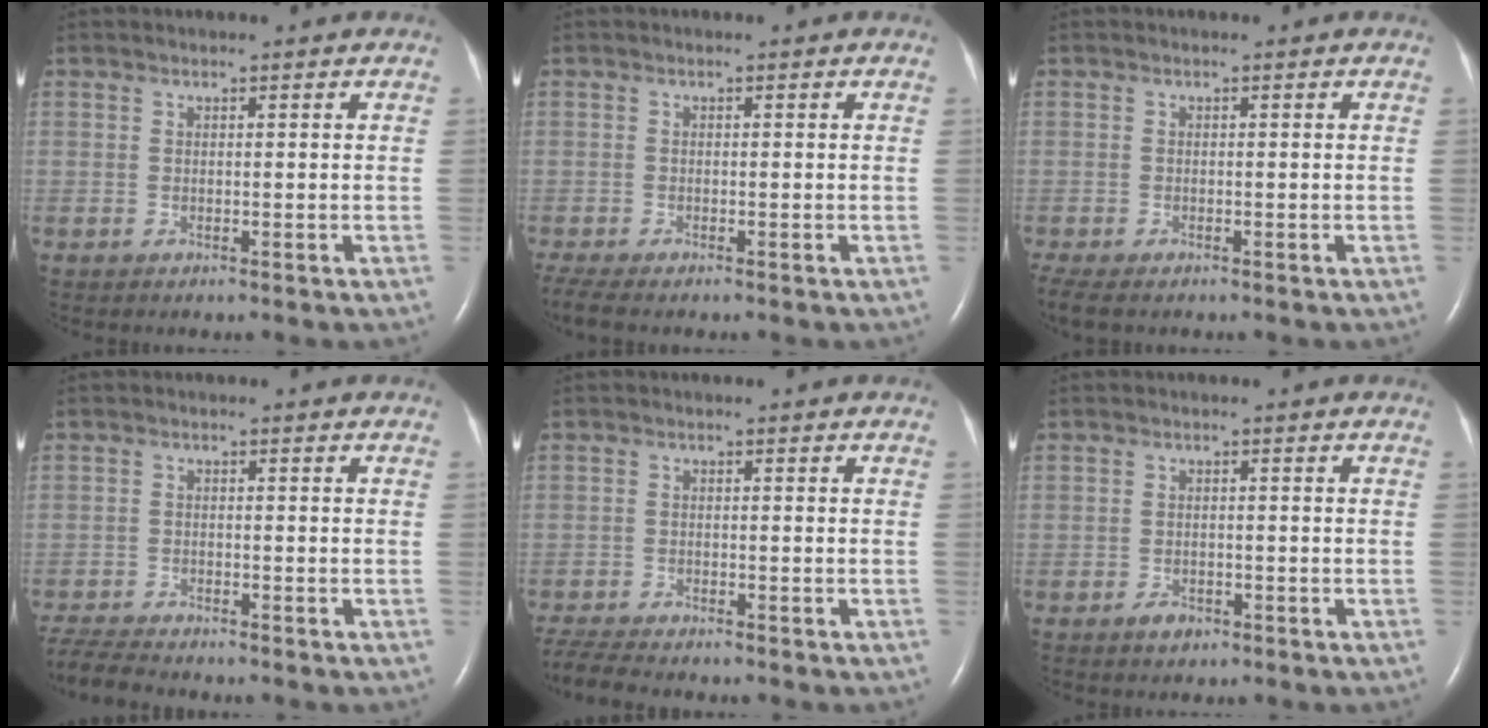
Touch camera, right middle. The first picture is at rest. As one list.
[{"total": 3.7, "force": [-3.0, 0.6, 2.0], "torque": [-0.049, -0.014, -0.055]}, {"total": 5.0, "force": [-3.7, 2.0, 2.7], "torque": [-0.061, -0.015, -0.061]}, {"total": 6.2, "force": [-6.0, 0.4, 1.6], "torque": [-0.034, -0.020, -0.107]}, {"total": 6.1, "force": [-5.7, 0.5, 2.1], "torque": [-0.046, -0.018, -0.099]}, {"total": 2.0, "force": [-1.4, 1.1, 1.0], "torque": [-0.022, 0.001, -0.018]}]